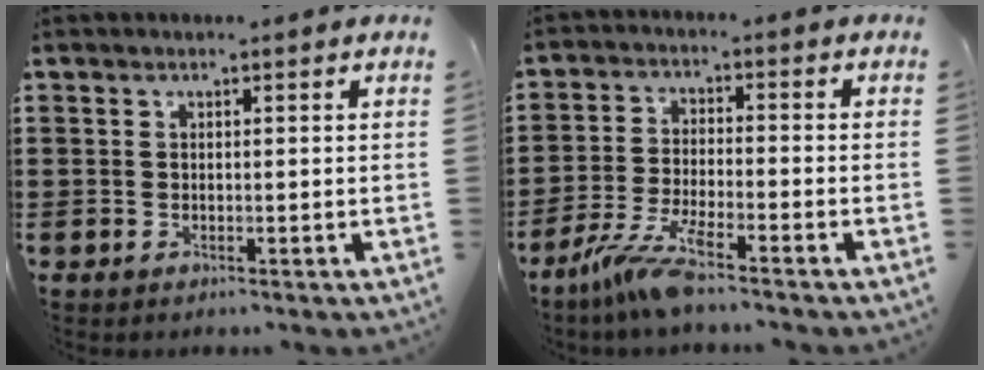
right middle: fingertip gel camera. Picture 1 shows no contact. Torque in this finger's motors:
{"motor_torque": [2.14, 0.00, 0.15, 0.13]}